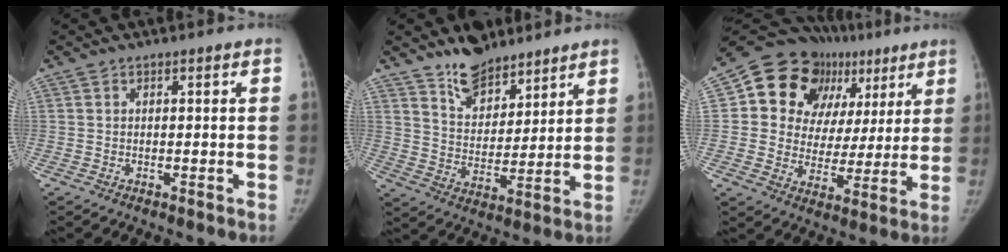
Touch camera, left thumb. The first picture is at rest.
{"total": 11.2, "force": [8.9, 5.4, 4.2], "torque": [-0.038, -0.063, 0.159]}
{"total": 20.1, "force": [8.3, 15.3, 10.1], "torque": [-0.092, 0.021, 0.134]}